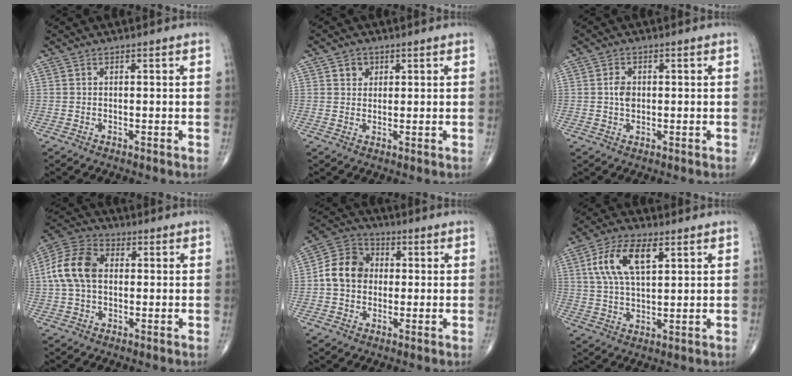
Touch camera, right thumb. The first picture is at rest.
{"total": 2.6, "force": [1.2, 2.2, 0.8], "torque": [0.002, -0.005, 0.016]}
{"total": 2.8, "force": [0.1, 2.0, 2.0], "torque": [-0.030, 0.002, 0.000]}
{"total": 11.5, "force": [0.8, 7.8, 8.4], "torque": [-0.171, 0.030, 0.007]}
{"total": 9.4, "force": [0.1, 7.7, 5.4], "torque": [-0.084, 0.027, -0.012]}
{"total": 11.1, "force": [4.1, 5.1, 9.0], "torque": [-0.176, -0.001, 0.078]}